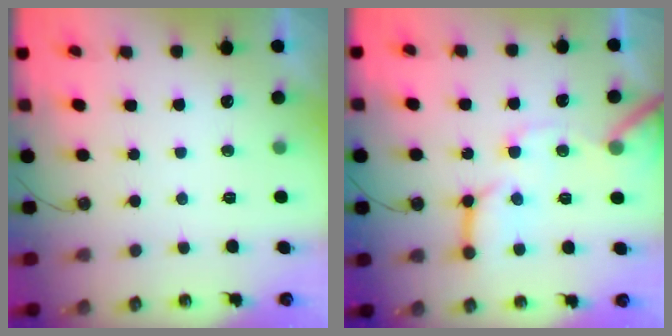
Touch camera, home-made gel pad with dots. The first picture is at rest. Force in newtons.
{"total": 14.7, "press": 14.7, "slide": 1.6}